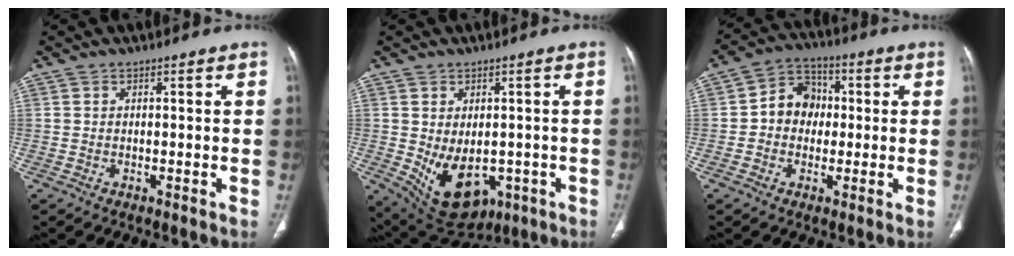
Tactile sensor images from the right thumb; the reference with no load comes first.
{"total": 12.0, "force": [-2.7, 8.0, 8.5], "torque": [-0.115, -0.003, -0.011]}
{"total": 8.5, "force": [0.2, 7.3, 4.5], "torque": [-0.041, 0.021, -0.011]}